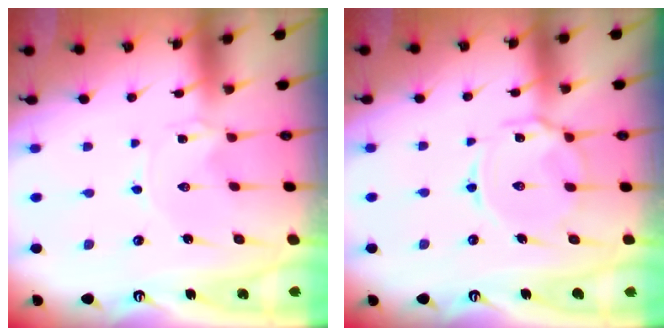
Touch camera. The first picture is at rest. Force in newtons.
{"total": 9.6, "press": 9.6, "slide": 0.8}